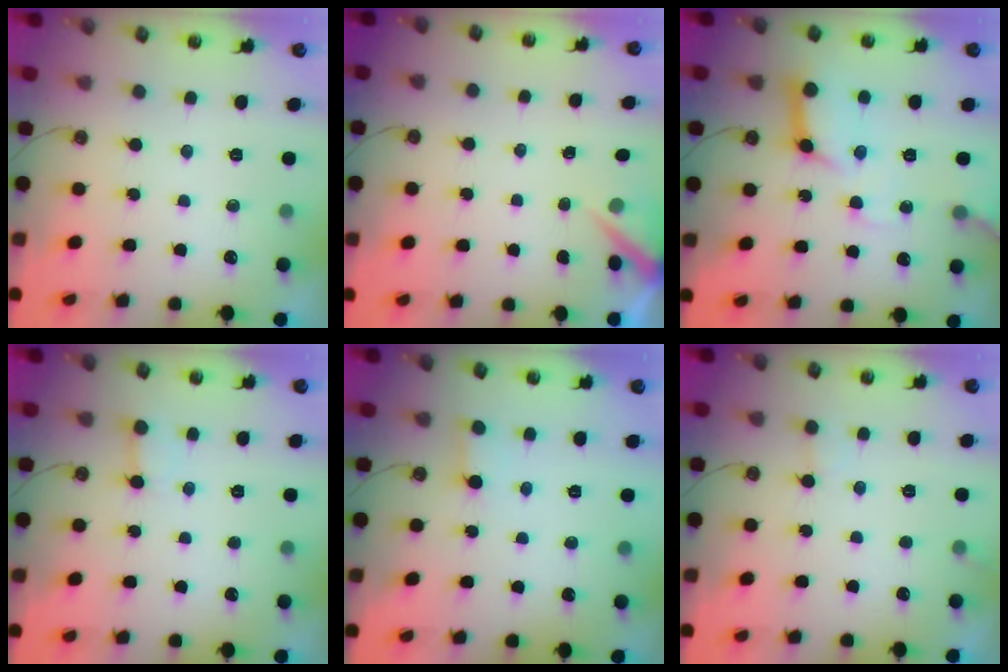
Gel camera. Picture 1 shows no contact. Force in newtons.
{"total": 3.1, "press": 3.0, "slide": 0.4}
{"total": 12.9, "press": 12.8, "slide": 1.8}
{"total": 2.6, "press": 2.6, "slide": 0.1}
{"total": 2.7, "press": 2.7, "slide": 0.2}
{"total": 5.5, "press": 5.5, "slide": 0.7}